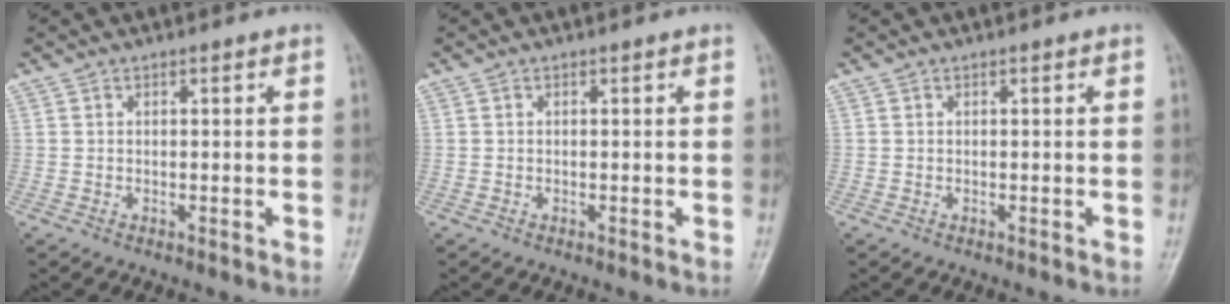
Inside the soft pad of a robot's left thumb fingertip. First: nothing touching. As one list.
[{"total": 0.0}, {"total": 0.0}]